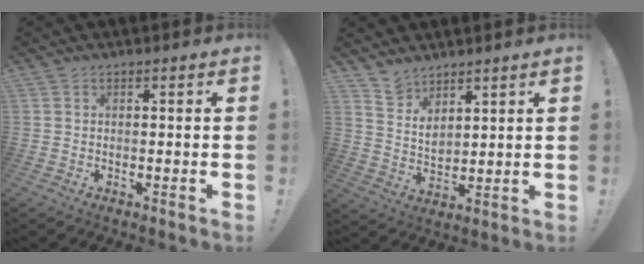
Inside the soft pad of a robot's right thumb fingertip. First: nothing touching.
{"total": 6.0, "force": [5.5, 2.3, 0.7], "torque": [-0.020, -0.047, 0.105]}